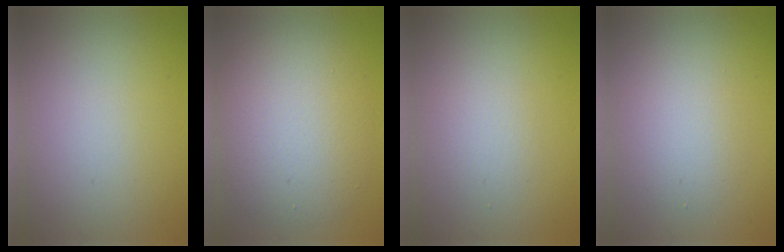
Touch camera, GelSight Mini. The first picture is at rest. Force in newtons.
{"total": 7.1, "press": 7.0, "slide": 0.5}
{"total": 1.7, "press": 1.7, "slide": 0.1}
{"total": 2.9, "press": 2.9, "slide": 0.3}